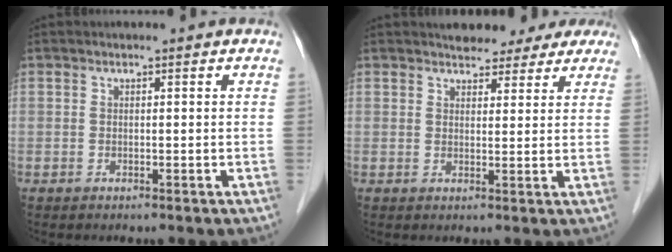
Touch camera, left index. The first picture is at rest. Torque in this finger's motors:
{"motor_torque": [1.01, -1.13, 0.23, 0.03]}